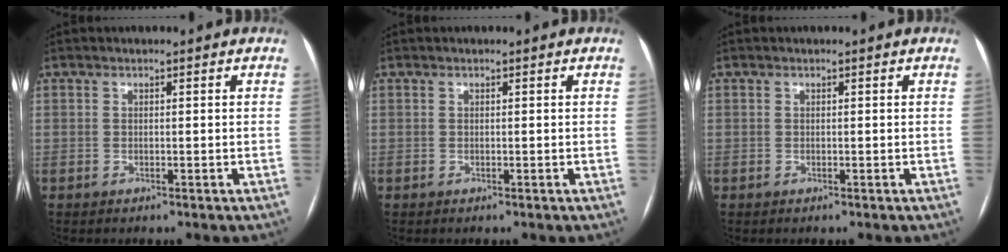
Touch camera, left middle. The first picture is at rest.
{"total": 0.0}
{"total": 0.0}